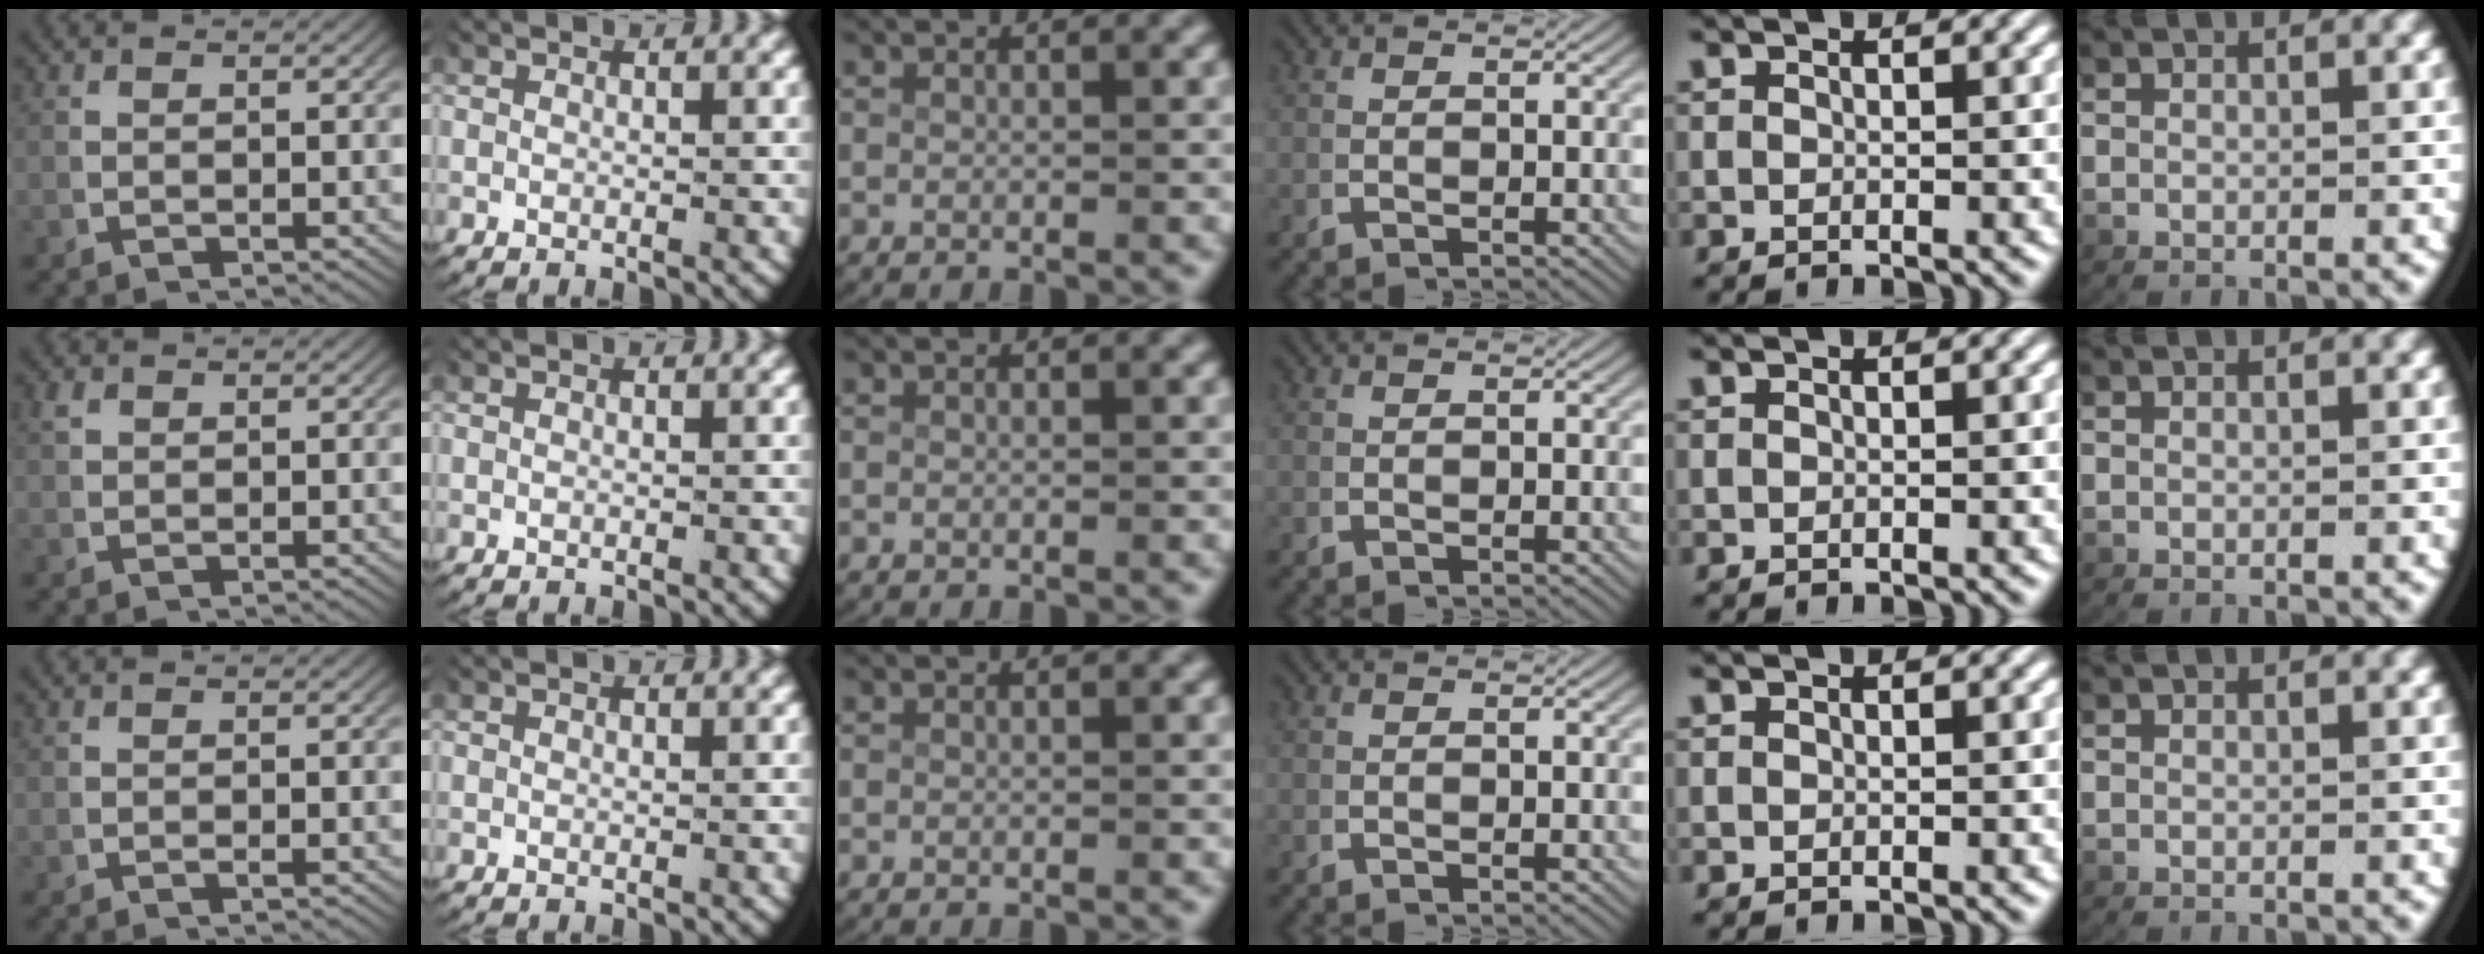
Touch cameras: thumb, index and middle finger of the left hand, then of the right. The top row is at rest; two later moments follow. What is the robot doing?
{"motion": "lift_and_place", "object": "paper"}